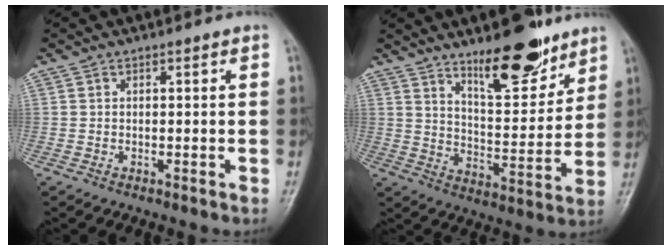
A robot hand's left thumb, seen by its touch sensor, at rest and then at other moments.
{"total": 14.2, "force": [10.1, 4.7, 8.8], "torque": [-0.101, -0.077, 0.167]}